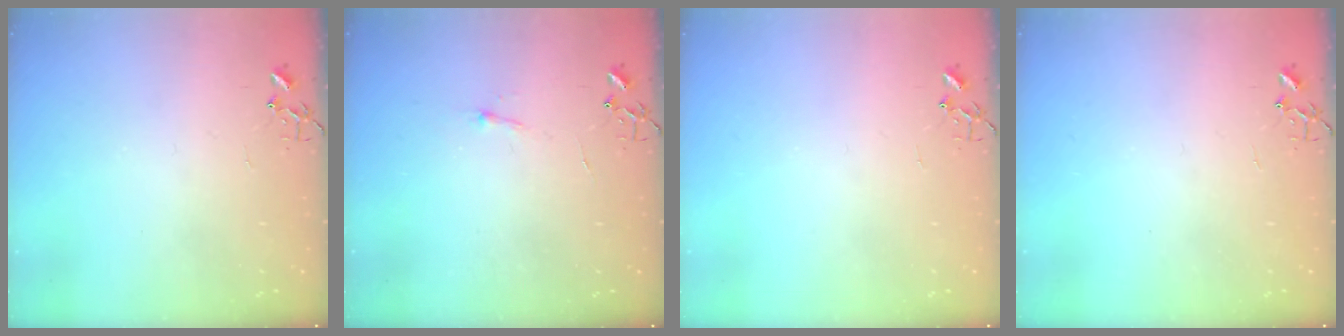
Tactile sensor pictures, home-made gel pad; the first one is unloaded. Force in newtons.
{"total": 3.8, "press": 3.8, "slide": 0.4}
{"total": 0.0}
{"total": 0.0}